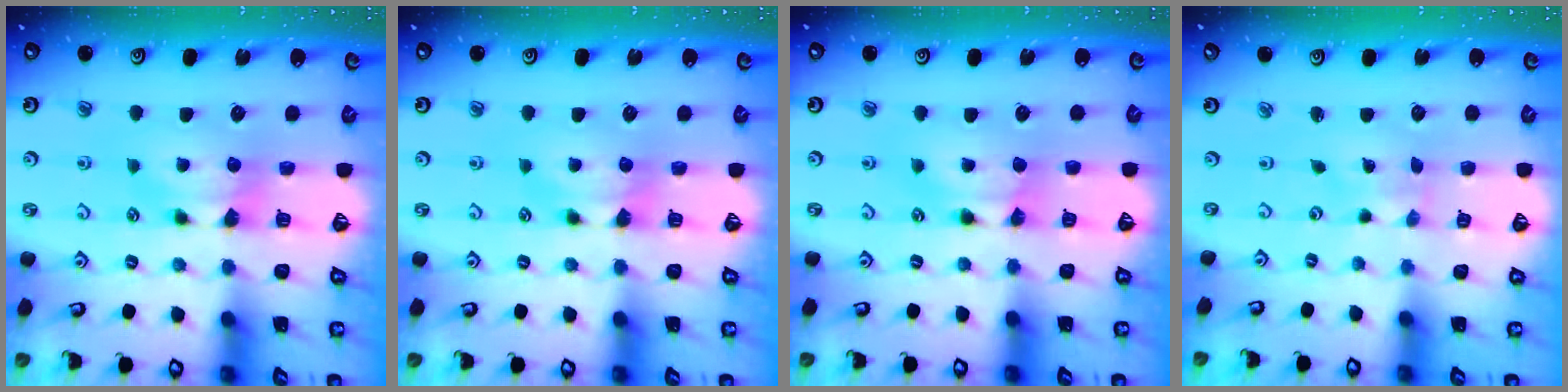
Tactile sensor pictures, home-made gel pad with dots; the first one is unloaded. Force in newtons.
{"total": 0.0}
{"total": 1.7, "press": 1.7, "slide": 0.1}
{"total": 5.1, "press": 5.0, "slide": 0.9}